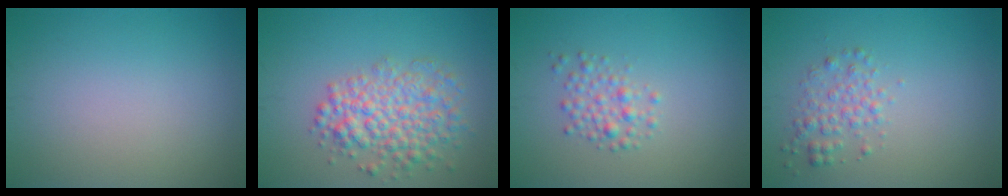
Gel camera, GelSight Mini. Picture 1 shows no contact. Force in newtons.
{"total": 5.2, "press": 5.2, "slide": 0.2}
{"total": 2.1, "press": 2.1, "slide": 0.1}
{"total": 2.2, "press": 2.2, "slide": 0.1}